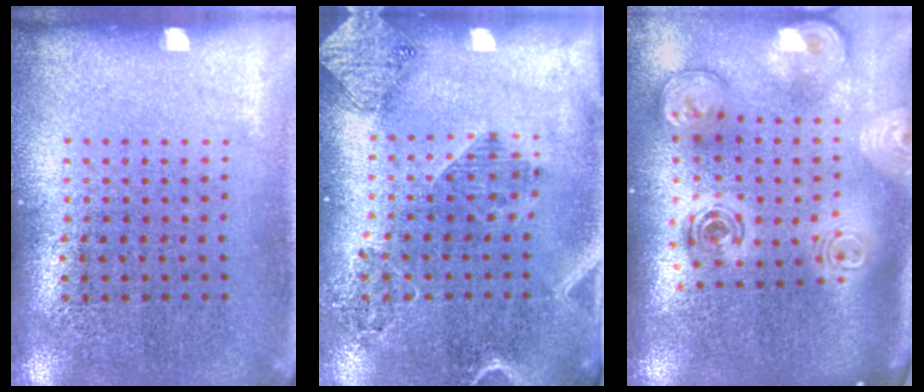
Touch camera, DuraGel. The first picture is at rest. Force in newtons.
{"total": 1.8, "press": 1.6, "slide": 0.8}
{"total": 3.1, "press": 2.1, "slide": 2.3}